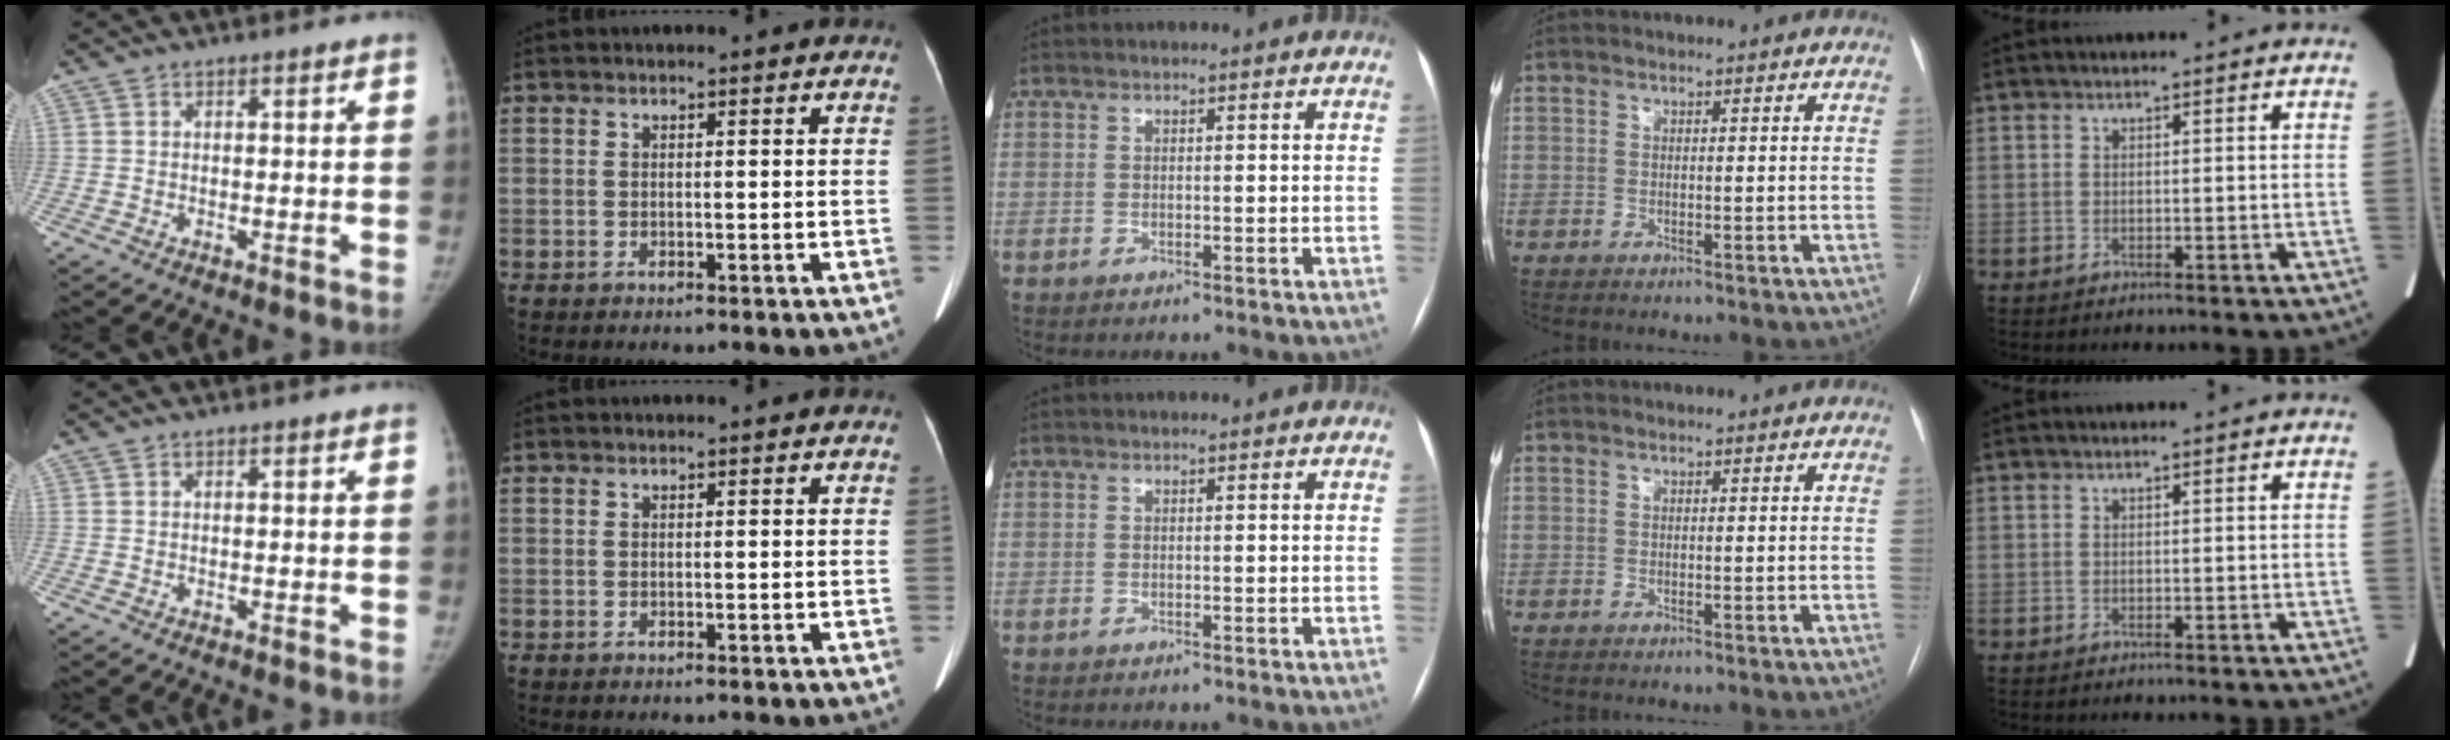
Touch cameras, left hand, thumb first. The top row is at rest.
{}